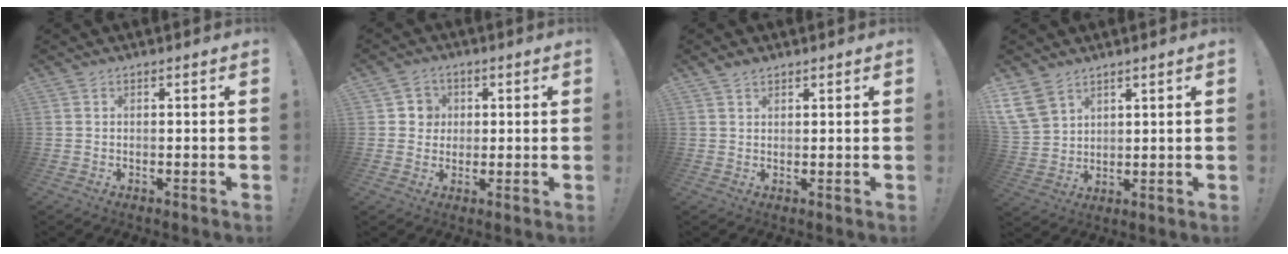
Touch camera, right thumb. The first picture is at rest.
{"total": 5.0, "force": [0.8, 4.9, 0.9], "torque": [-0.008, -0.004, 0.014]}
{"total": 1.9, "force": [1.6, 0.8, 0.6], "torque": [-0.011, -0.006, 0.029]}
{"total": 9.1, "force": [6.2, 5.6, 3.6], "torque": [-0.079, -0.031, 0.128]}